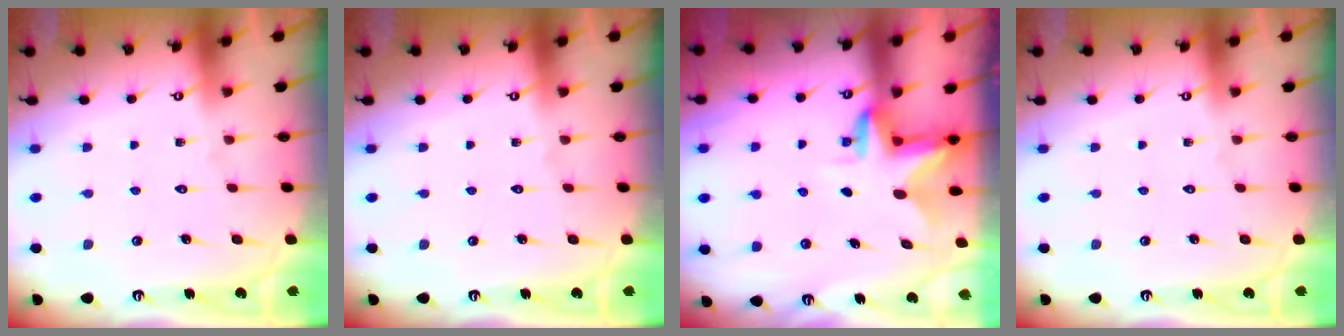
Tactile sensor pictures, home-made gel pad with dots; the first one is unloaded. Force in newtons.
{"total": 0.0}
{"total": 4.3, "press": 4.3, "slide": 0.3}
{"total": 0.0}